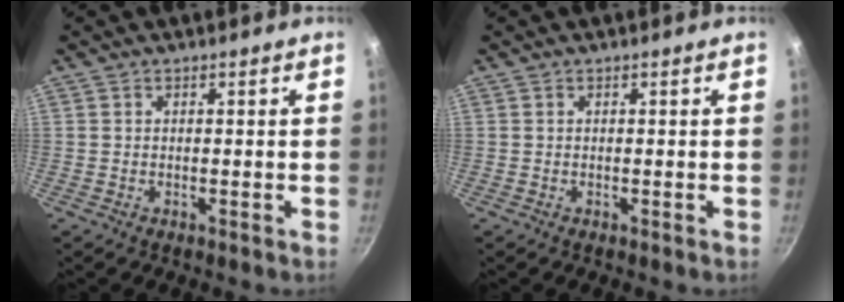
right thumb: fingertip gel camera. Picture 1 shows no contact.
{"total": 0.0}